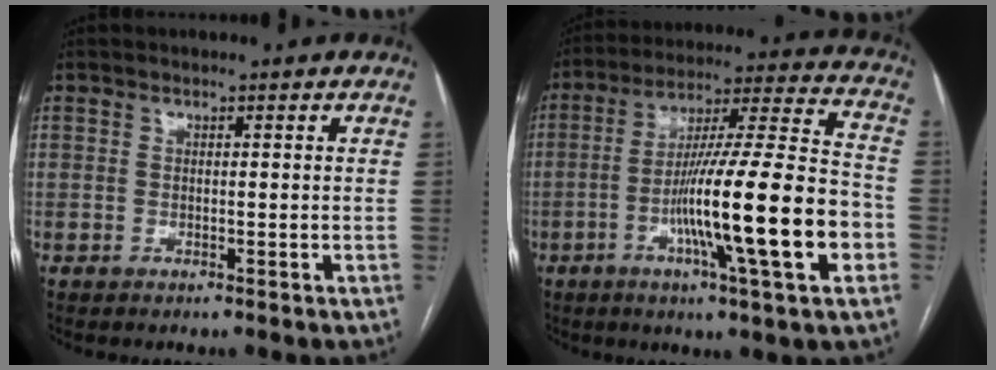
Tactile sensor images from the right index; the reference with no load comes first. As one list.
[{"total": 19.5, "force": [-5.6, -0.1, 18.7], "torque": [-0.304, -0.005, -0.093]}]